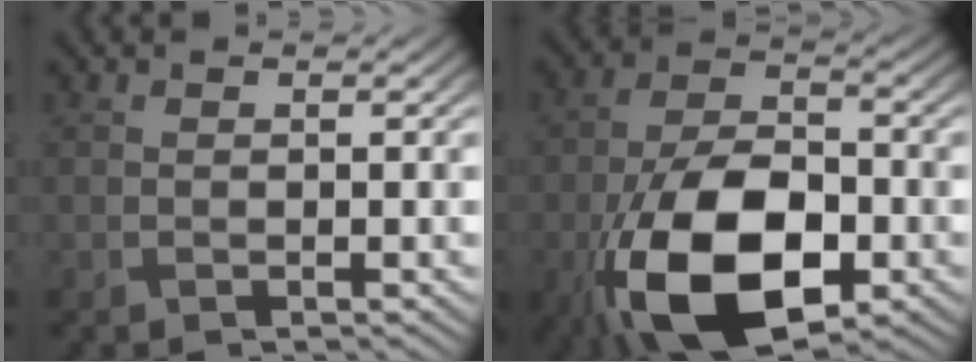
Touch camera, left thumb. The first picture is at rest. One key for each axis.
{"total": 15.3, "fx": -6.6, "fy": 7.7, "fz": 11.4, "tx": -0.231, "ty": -0.020, "tz": -0.132}